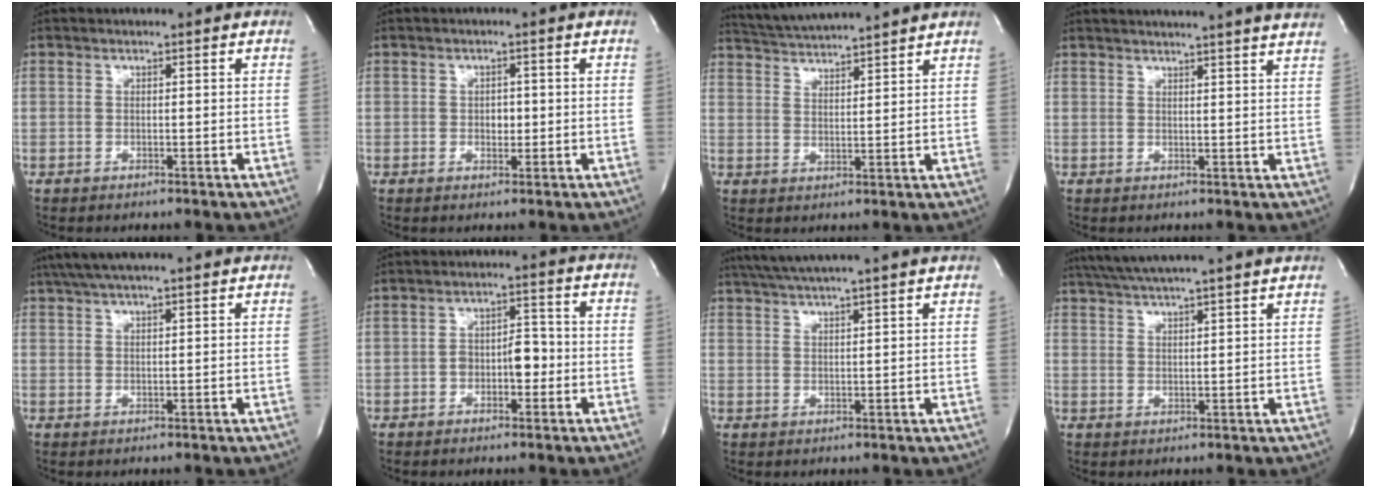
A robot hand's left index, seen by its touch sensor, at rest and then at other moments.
{"total": 2.0, "force": [-0.2, 1.3, 1.4], "torque": [-0.021, 0.003, -0.001]}
{"total": 10.4, "force": [9.8, -0.9, 3.3], "torque": [-0.070, 0.022, 0.155]}
{"total": 16.3, "force": [15.2, -0.6, 6.0], "torque": [-0.098, -0.013, 0.179]}
{"total": 11.1, "force": [9.5, 0.6, 5.7], "torque": [-0.099, 0.039, 0.133]}
{"total": 5.1, "force": [-1.3, 2.5, 4.2], "torque": [-0.068, 0.019, -0.020]}
{"total": 12.8, "force": [11.1, -0.8, 6.3], "torque": [-0.114, 0.028, 0.155]}
{"total": 15.3, "force": [13.4, -0.5, 7.4], "torque": [-0.134, 0.027, 0.187]}